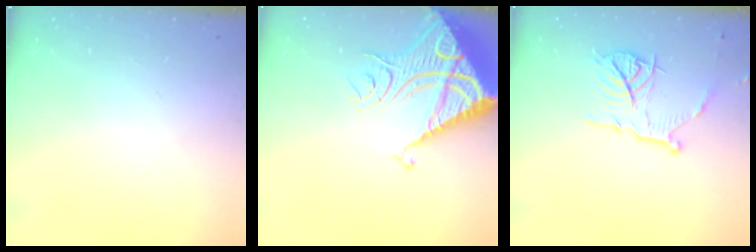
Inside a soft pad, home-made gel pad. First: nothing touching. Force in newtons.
{"total": 17.4, "press": 17.3, "slide": 2.1}
{"total": 11.2, "press": 11.2, "slide": 0.8}